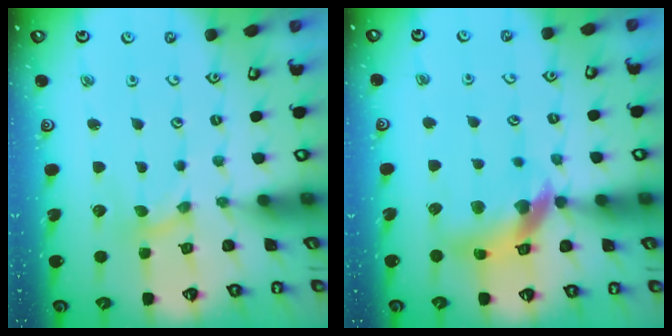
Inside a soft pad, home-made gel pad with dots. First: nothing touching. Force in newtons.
{"total": 12.9, "press": 12.9, "slide": 1.6}